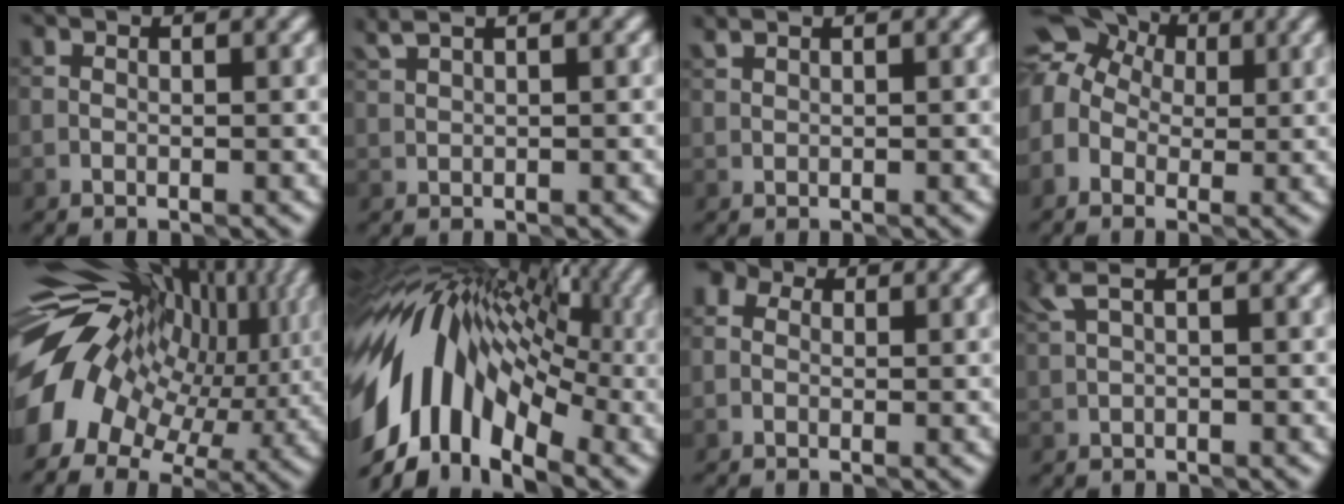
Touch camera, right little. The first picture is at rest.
{"total": 2.0, "force": [1.5, 0.6, 1.2], "torque": [-0.017, 0.012, 0.021]}
{"total": 0.6, "force": [0.6, 0.0, 0.2], "torque": [-0.003, 0.008, 0.011]}
{"total": 7.8, "force": [1.4, 6.4, 4.3], "torque": [-0.081, 0.040, -0.004]}
{"total": 15.1, "force": [1.0, 10.2, 11.0], "torque": [-0.217, 0.002, 0.029]}
{"total": 14.7, "force": [-1.4, 8.5, 11.9], "torque": [-0.195, 0.036, -0.039]}
{"total": 2.5, "force": [0.5, 2.1, 1.3], "torque": [-0.005, 0.014, -0.024]}
{"total": 1.7, "force": [0.9, 0.3, 1.4], "torque": [-0.029, 0.008, 0.019]}